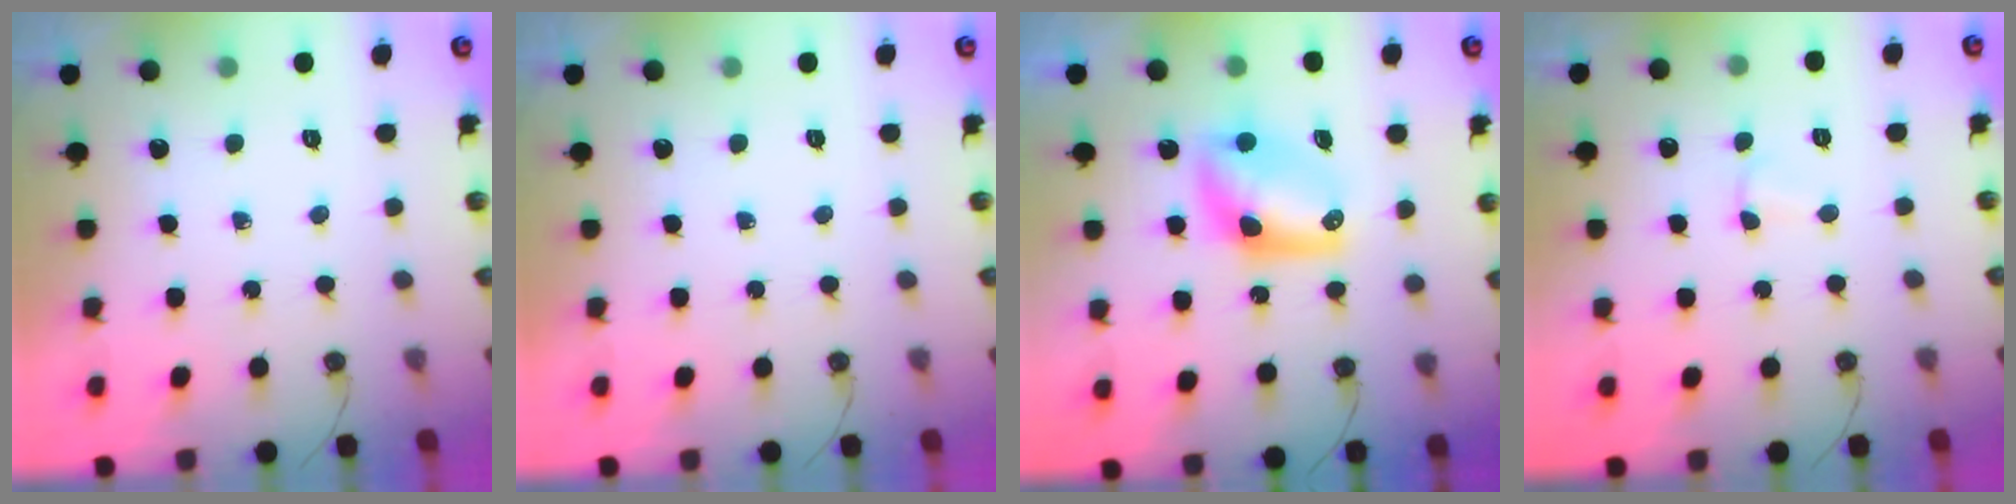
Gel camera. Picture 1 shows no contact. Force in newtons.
{"total": 0.0}
{"total": 8.8, "press": 8.7, "slide": 0.4}
{"total": 2.4, "press": 2.4, "slide": 0.5}